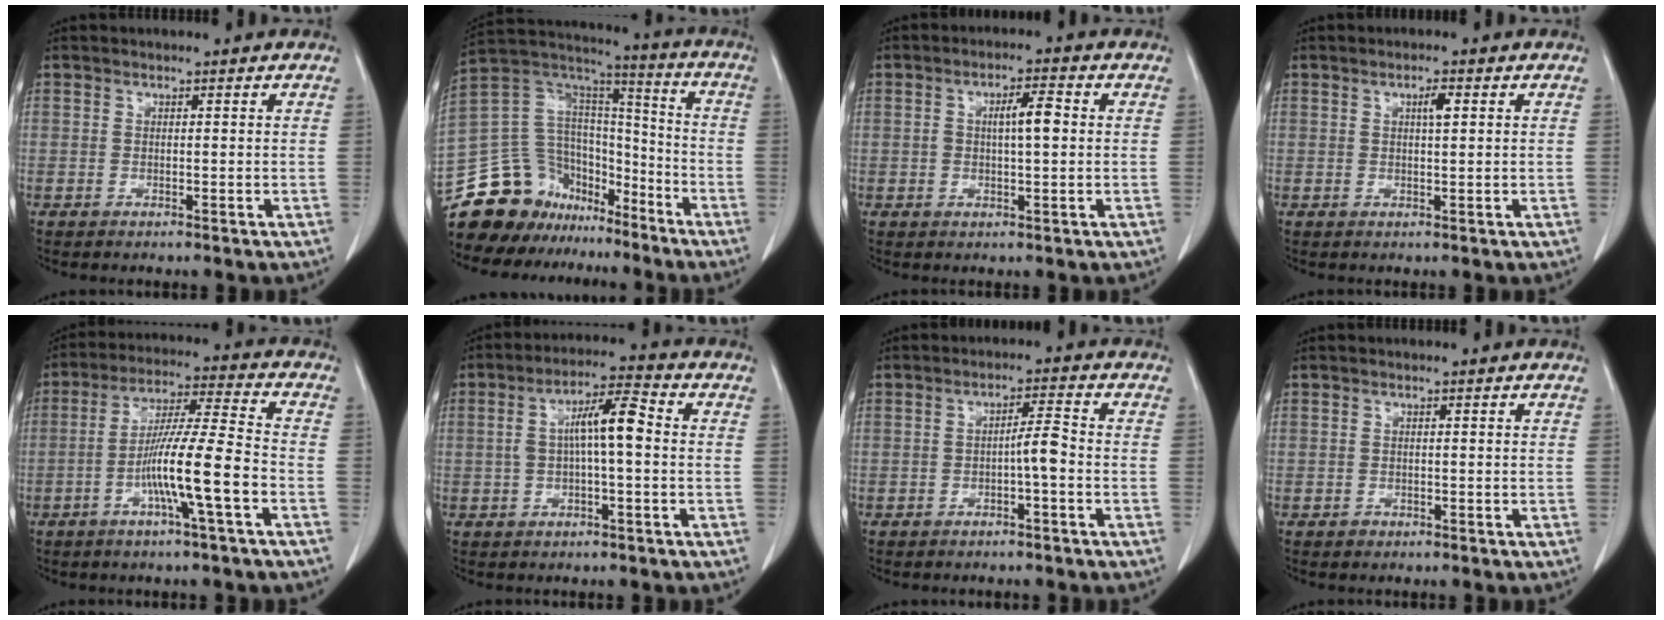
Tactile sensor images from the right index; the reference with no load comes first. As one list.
[{"total": 20.3, "force": [-16.1, 11.2, 5.4], "torque": [-0.118, 0.075, -0.265]}, {"total": 4.7, "force": [0.5, 0.9, 4.5], "torque": [-0.078, 0.008, 0.006]}, {"total": 2.0, "force": [0.7, 0.3, 1.8], "torque": [-0.032, 0.001, 0.011]}, {"total": 11.5, "force": [-4.0, -0.5, 10.7], "torque": [-0.197, 0.004, -0.075]}, {"total": 7.8, "force": [0.3, 1.6, 7.6], "torque": [-0.141, 0.027, 0.002]}, {"total": 3.3, "force": [-1.0, 0.2, 3.2], "torque": [-0.049, 0.005, -0.017]}, {"total": 0.8, "force": [-0.5, 0.7, 0.0], "torque": [-0.001, 0.003, -0.008]}]